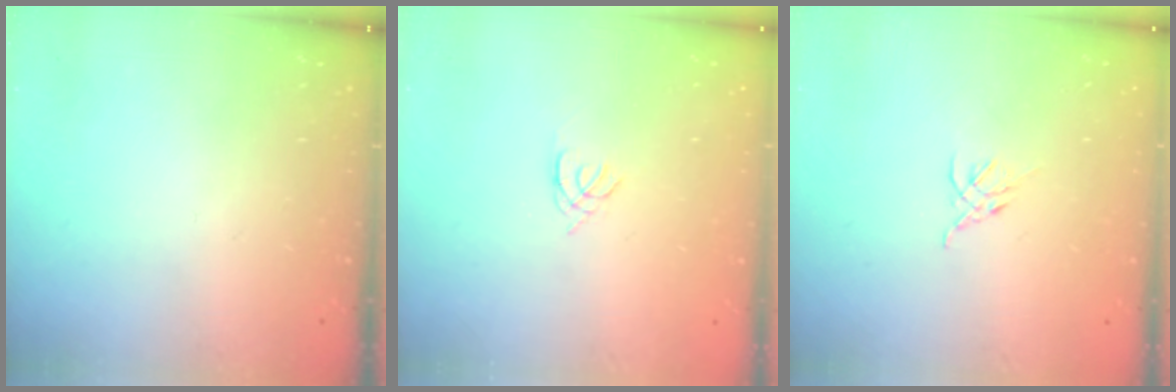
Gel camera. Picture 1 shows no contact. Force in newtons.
{"total": 1.2, "press": 1.2, "slide": 0.3}
{"total": 2.7, "press": 2.6, "slide": 0.7}